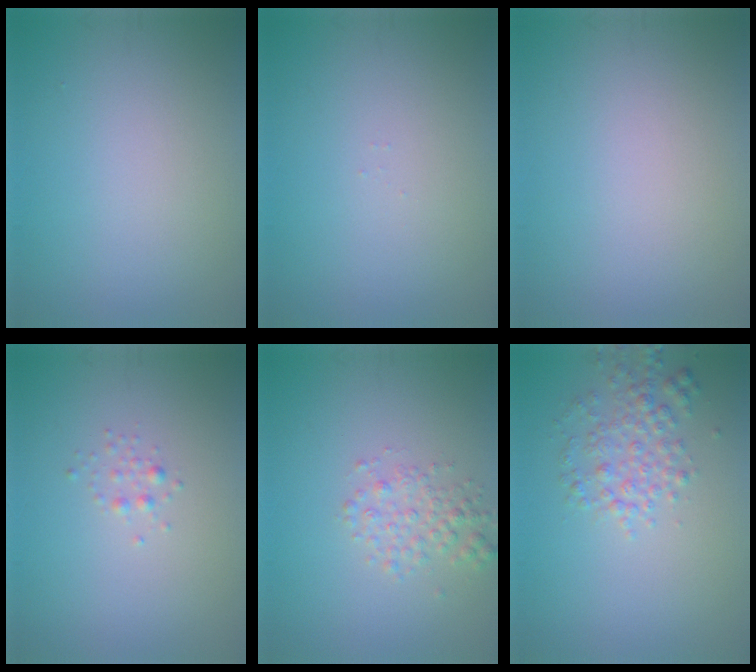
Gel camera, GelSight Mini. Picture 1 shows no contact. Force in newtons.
{"total": 0.0}
{"total": 0.0}
{"total": 0.8, "press": 0.8, "slide": 0.0}
{"total": 2.2, "press": 2.2, "slide": 0.1}
{"total": 2.9, "press": 2.9, "slide": 0.1}